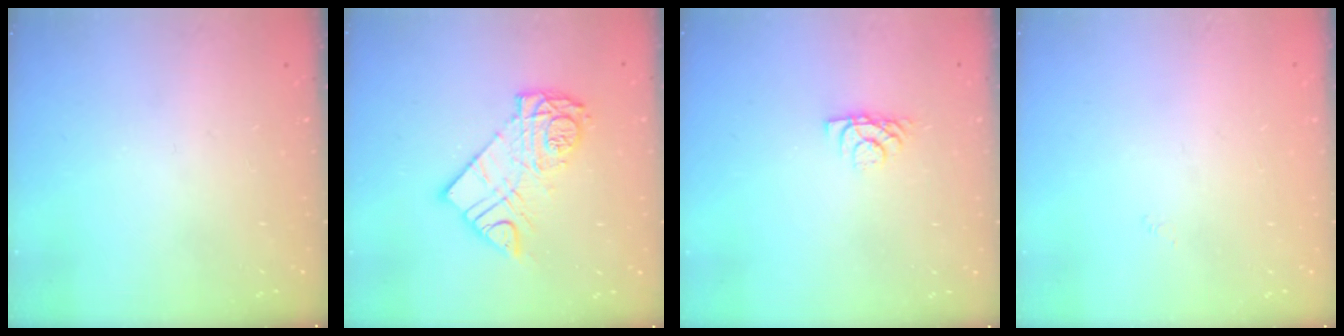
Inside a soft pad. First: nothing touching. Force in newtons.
{"total": 12.6, "press": 12.5, "slide": 1.1}
{"total": 6.5, "press": 6.5, "slide": 0.6}
{"total": 0.6, "press": 0.5, "slide": 0.2}